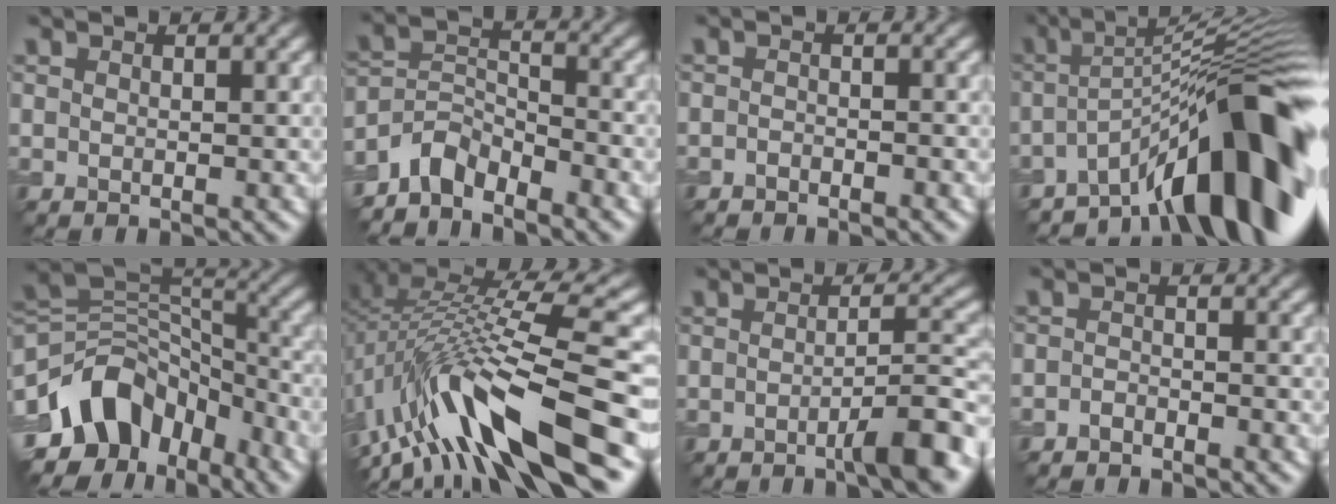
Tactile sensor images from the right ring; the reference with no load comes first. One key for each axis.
{"total": 4.4, "fx": -3.8, "fy": 1.7, "fz": 1.3, "tx": -0.017, "ty": 0.002, "tz": -0.084}
{"total": 1.0, "fx": -0.9, "fy": 0.2, "fz": 0.4, "tx": -0.005, "ty": 0.000, "tz": -0.017}
{"total": 11.9, "fx": -6.3, "fy": 2.9, "fz": 9.7, "tx": -0.117, "ty": 0.021, "tz": -0.110}
{"total": 11.3, "fx": -4.7, "fy": 7.9, "fz": 6.6, "tx": -0.116, "ty": 0.010, "tz": -0.087}
{"total": 13.6, "fx": -5.5, "fy": 3.8, "fz": 11.8, "tx": -0.215, "ty": 0.025, "tz": -0.083}
{"total": 5.0, "fx": -2.2, "fy": 0.9, "fz": 4.4, "tx": -0.054, "ty": 0.011, "tz": -0.042}
{"total": 1.4, "fx": -1.2, "fy": 0.4, "fz": 0.5, "tx": -0.008, "ty": 0.002, "tz": -0.026}